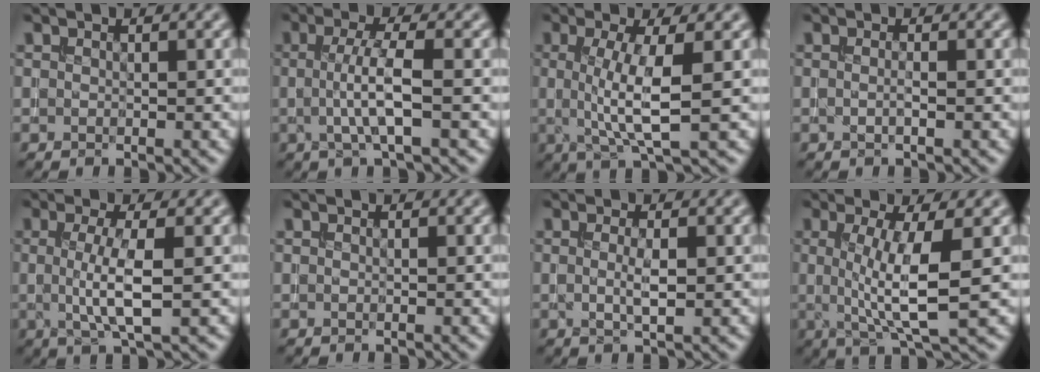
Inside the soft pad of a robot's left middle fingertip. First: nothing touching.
{"total": 3.9, "force": [-0.3, 0.8, 3.8], "torque": [-0.070, 0.000, -0.005]}
{"total": 5.2, "force": [0.1, 1.2, 5.1], "torque": [-0.095, -0.001, 0.001]}
{"total": 0.8, "force": [-0.2, 0.2, 0.8], "torque": [-0.011, 0.001, -0.006]}
{"total": 4.4, "force": [-0.1, 1.0, 4.3], "torque": [-0.080, -0.002, -0.001]}
{"total": 0.0}
{"total": 1.8, "force": [0.0, 0.4, 1.7], "torque": [-0.033, 0.003, 0.000]}
{"total": 6.3, "force": [0.2, 1.4, 6.1], "torque": [-0.103, -0.003, 0.003]}